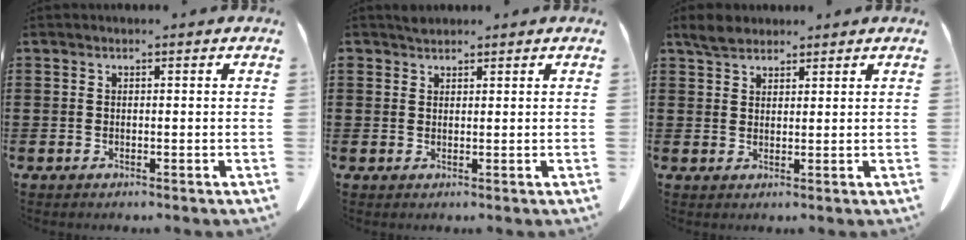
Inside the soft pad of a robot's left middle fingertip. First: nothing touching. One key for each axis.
{"total": 1.2, "fx": 1.1, "fy": 0.5, "fz": 0.0, "tx": -0.004, "ty": 0.000, "tz": 0.022}
{"total": 3.1, "fx": 2.6, "fy": 1.2, "fz": 1.2, "tx": -0.030, "ty": 0.006, "tz": 0.050}